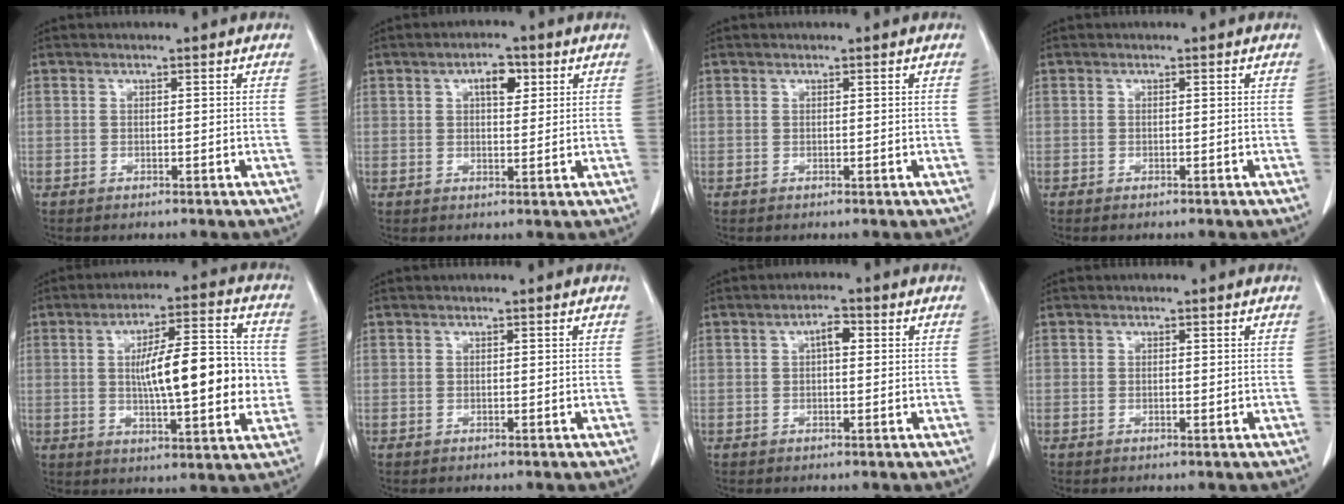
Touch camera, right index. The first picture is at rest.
{"total": 4.0, "force": [1.6, 1.9, 3.2], "torque": [-0.050, 0.007, 0.023]}
{"total": 0.0}
{"total": 0.9, "force": [-0.8, 0.2, 0.5], "torque": [-0.012, -0.003, -0.010]}
{"total": 14.9, "force": [0.2, 3.5, 14.5], "torque": [-0.229, 0.017, 0.004]}
{"total": 0.0}
{"total": 2.8, "force": [0.6, 1.2, 2.5], "torque": [-0.039, 0.009, 0.007]}
{"total": 0.6, "force": [0.0, 0.3, 0.5], "torque": [-0.011, -0.001, 0.001]}